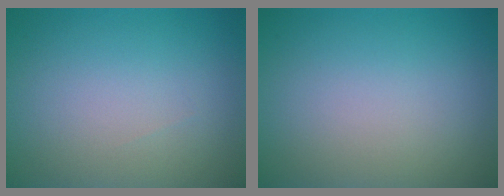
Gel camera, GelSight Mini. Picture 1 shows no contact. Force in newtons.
{"total": 0.0}